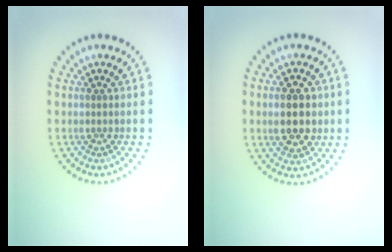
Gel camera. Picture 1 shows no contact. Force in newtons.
{"total": 4.6, "press": 4.6, "slide": 0.2}